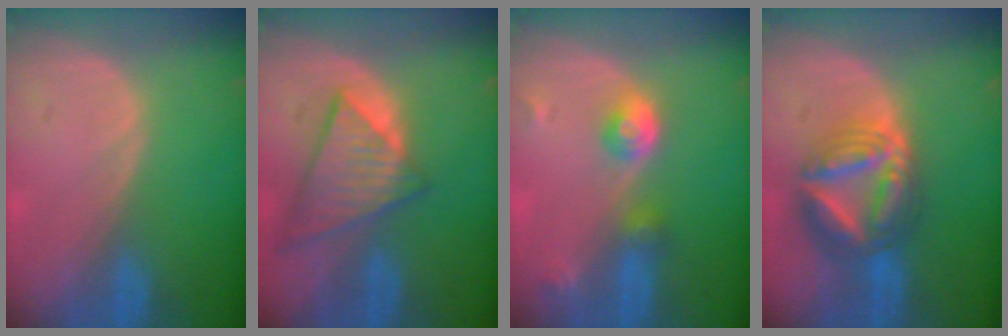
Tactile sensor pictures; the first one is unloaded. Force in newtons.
{"total": 9.1, "press": 7.9, "slide": 4.5}
{"total": 4.3, "press": 4.3, "slide": 0.3}
{"total": 9.2, "press": 9.1, "slide": 0.9}